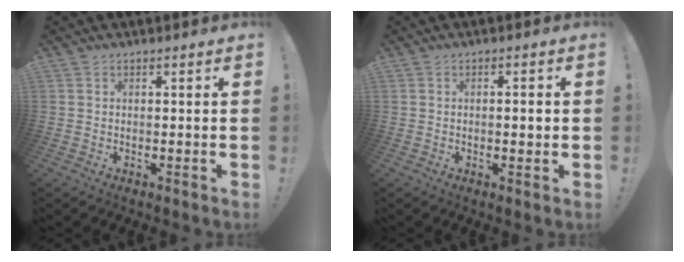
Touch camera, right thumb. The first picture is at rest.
{"total": 2.0, "force": [-0.3, 0.3, 2.0], "torque": [-0.021, -0.002, -0.011]}